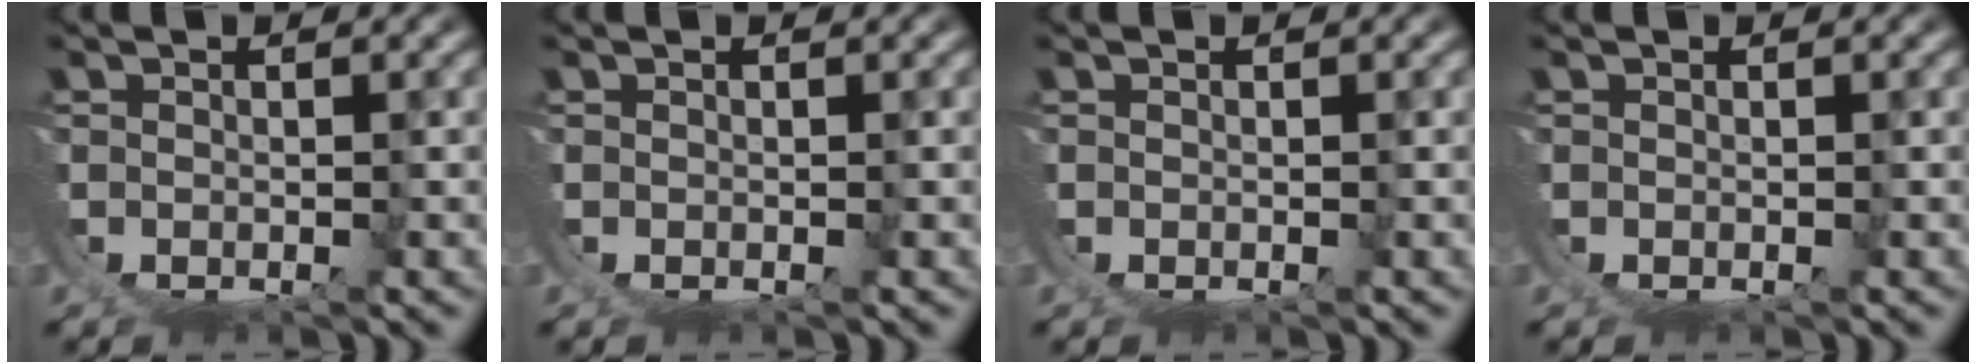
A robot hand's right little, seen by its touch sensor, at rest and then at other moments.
{"total": 0.0}
{"total": 0.0}
{"total": 0.0}